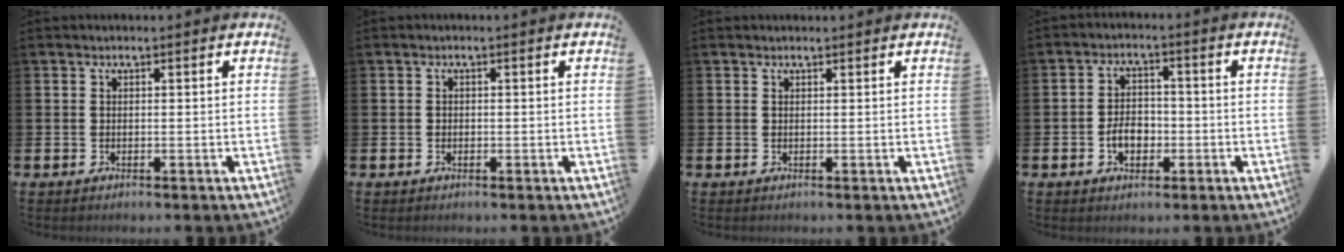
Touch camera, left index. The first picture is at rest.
{"total": 0.5, "force": [-0.2, 0.5, 0.1], "torque": [-0.012, 0.007, -0.003]}
{"total": 0.5, "force": [0.5, 0.1, 0.1], "torque": [0.009, -0.004, 0.007]}
{"total": 4.0, "force": [-1.3, 2.8, 2.6], "torque": [-0.033, -0.002, -0.029]}